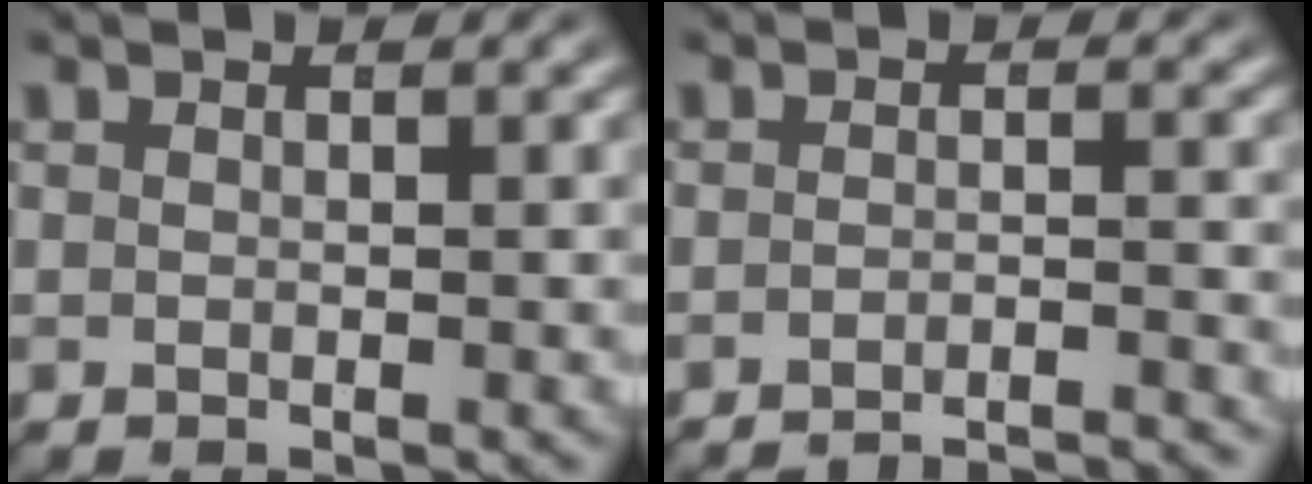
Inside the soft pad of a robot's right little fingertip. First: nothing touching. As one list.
[{"total": 7.6, "force": [-7.5, 0.6, 0.7], "torque": [0.011, -0.020, -0.115]}]